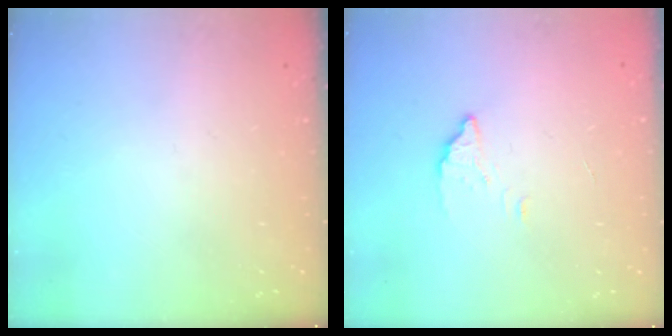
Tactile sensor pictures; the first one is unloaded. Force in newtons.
{"total": 2.8, "press": 2.8, "slide": 0.2}